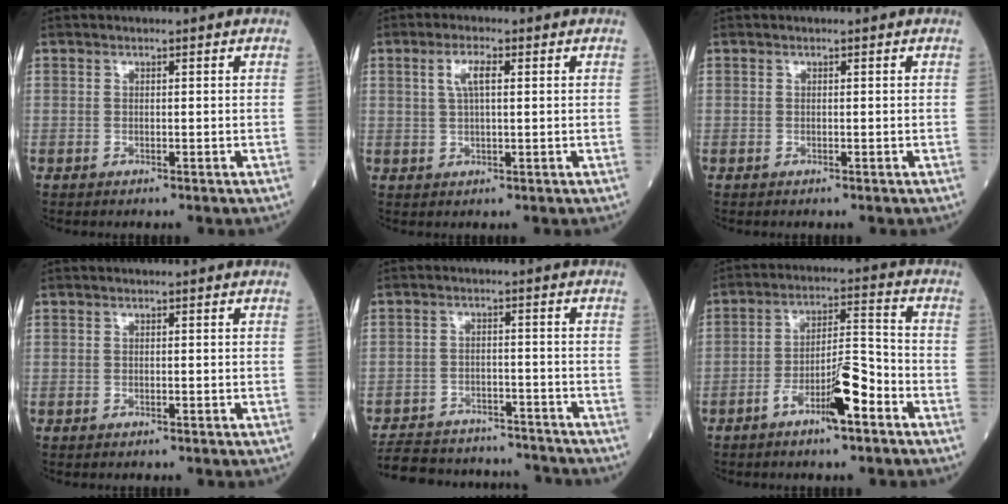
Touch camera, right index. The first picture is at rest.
{"total": 3.7, "force": [1.2, 0.8, 3.4], "torque": [-0.069, 0.007, 0.024]}
{"total": 0.0}
{"total": 0.0}
{"total": 16.3, "force": [-15.2, 4.4, 3.9], "torque": [-0.084, 0.012, -0.211]}
{"total": 8.6, "force": [-4.6, 1.4, 7.1], "torque": [-0.127, 0.012, -0.078]}